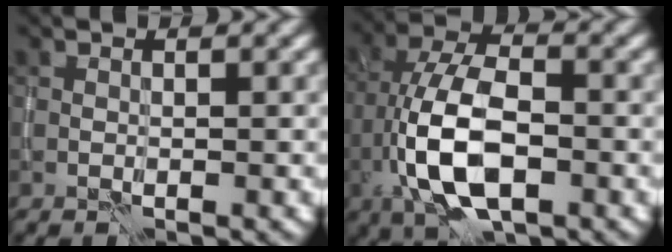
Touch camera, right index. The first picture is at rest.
{"total": 9.8, "force": [-3.1, 4.7, 8.1], "torque": [-0.164, 0.001, -0.061]}